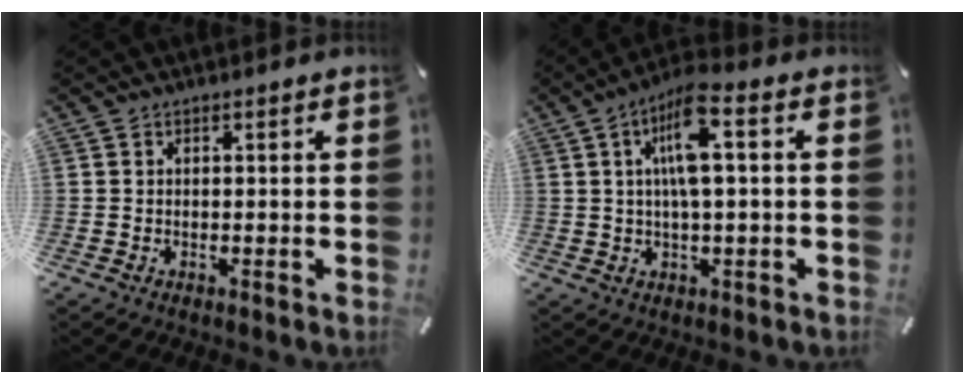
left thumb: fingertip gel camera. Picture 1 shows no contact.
{"total": 9.8, "force": [2.3, 2.7, 9.2], "torque": [-0.178, 0.005, 0.039]}